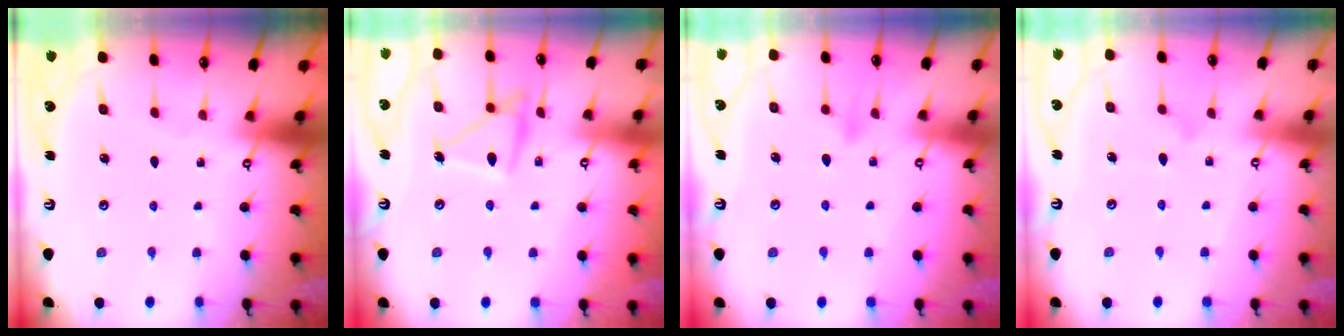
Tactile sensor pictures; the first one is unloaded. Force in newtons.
{"total": 14.8, "press": 14.7, "slide": 0.9}
{"total": 8.2, "press": 8.1, "slide": 0.6}
{"total": 8.0, "press": 7.9, "slide": 0.5}